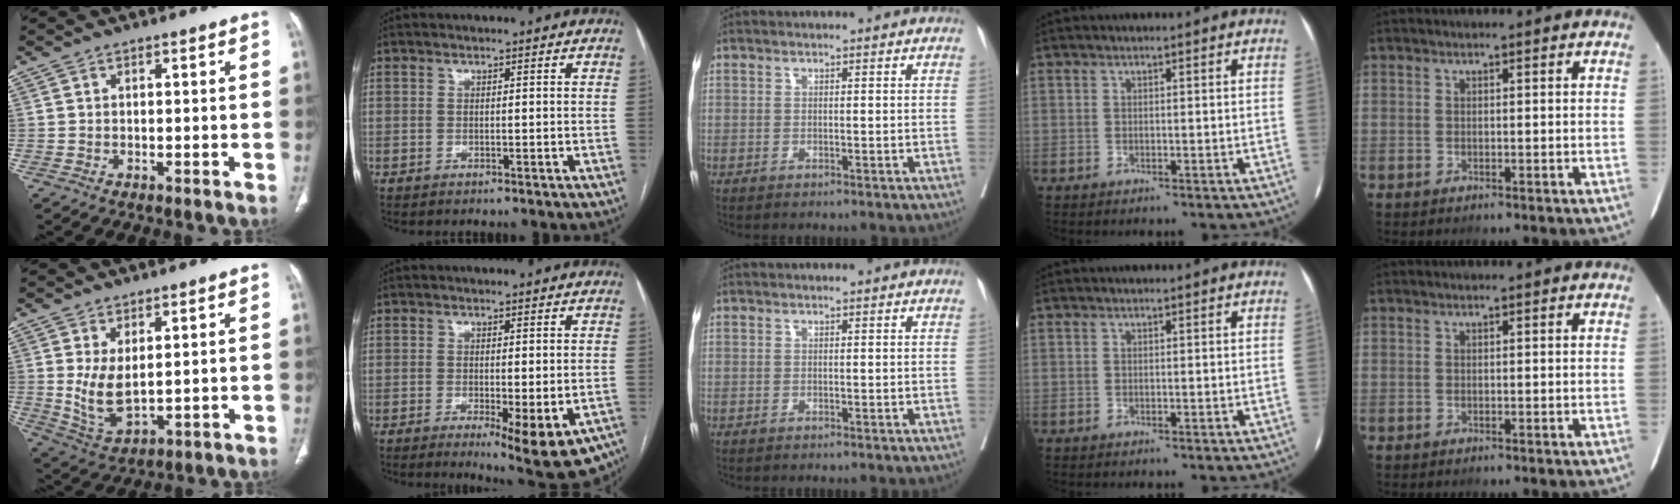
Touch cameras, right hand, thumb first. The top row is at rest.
{"thumb": {"total": 7.5, "force": [1.3, 3.9, 6.3], "torque": [-0.121, -0.018, 0.044]}, "index": {"total": 10.3, "force": [-5.3, 3.0, 8.3], "torque": [-0.086, -0.014, -0.073]}}